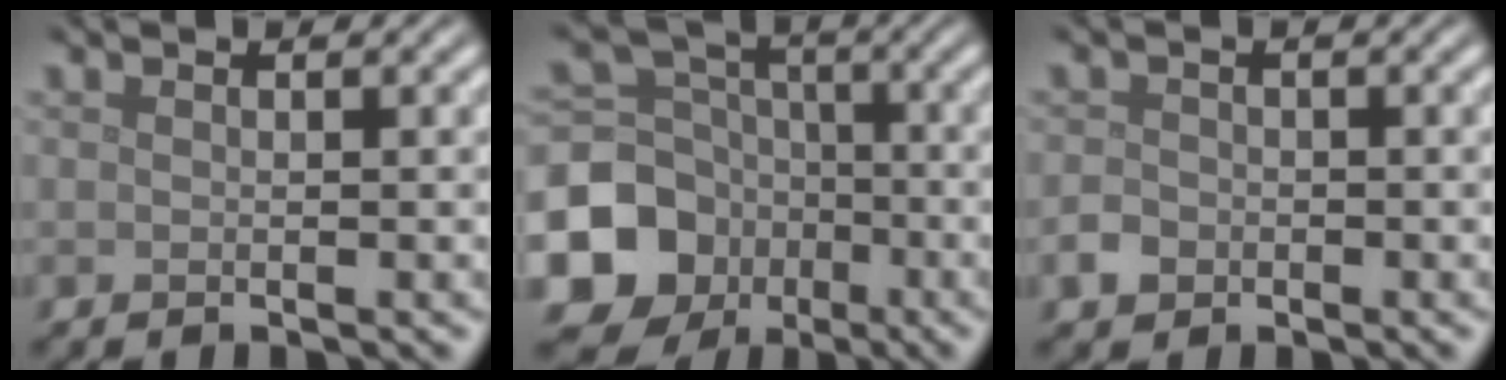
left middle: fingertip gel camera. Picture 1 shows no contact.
{"total": 10.2, "force": [-4.0, 8.8, 3.2], "torque": [-0.092, -0.021, -0.088]}
{"total": 1.6, "force": [-0.7, 1.2, 0.6], "torque": [-0.008, 0.000, -0.017]}